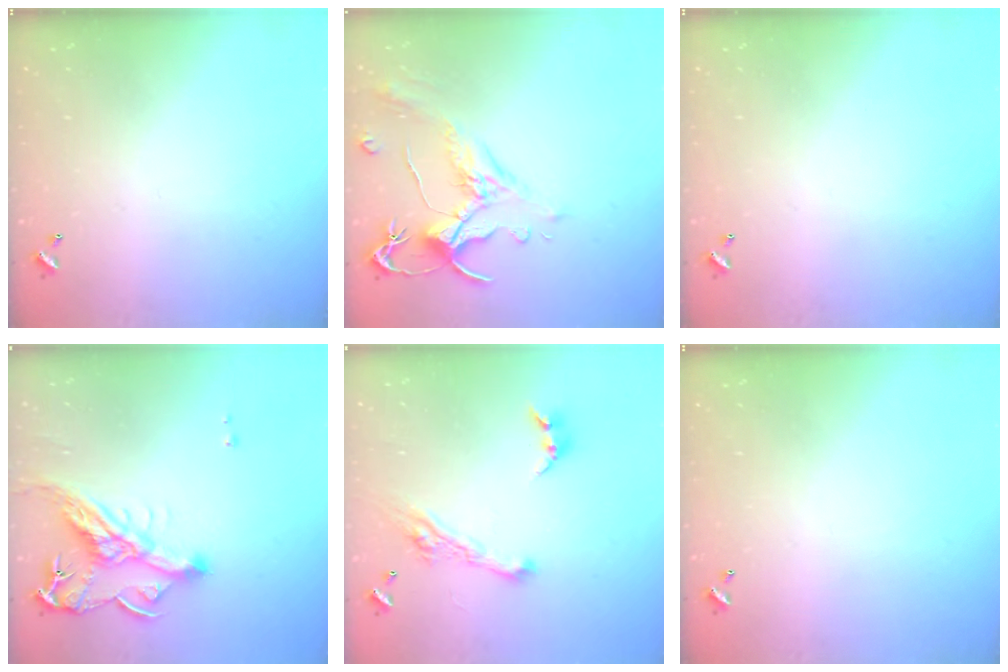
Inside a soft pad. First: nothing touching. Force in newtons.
{"total": 1.6, "press": 1.1, "slide": 1.2}
{"total": 0.0}
{"total": 12.8, "press": 12.8, "slide": 1.1}
{"total": 7.7, "press": 7.7, "slide": 1.0}
{"total": 0.0}